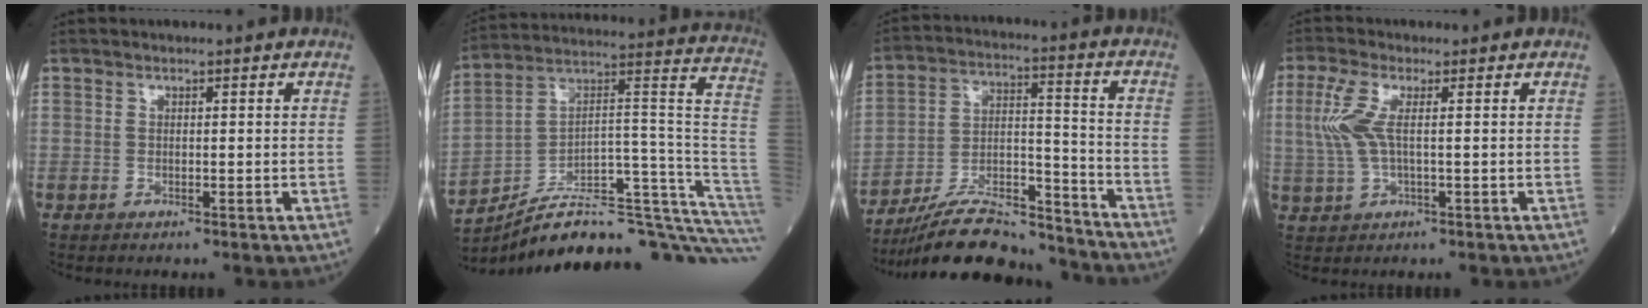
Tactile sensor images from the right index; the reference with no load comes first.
{"total": 26.1, "force": [-21.7, 2.3, 14.3], "torque": [-0.105, 0.052, -0.315]}
{"total": 17.5, "force": [-16.3, 2.6, 5.8], "torque": [-0.112, 0.023, -0.277]}
{"total": 5.6, "force": [0.8, 1.6, 5.3], "torque": [-0.143, 0.005, 0.015]}